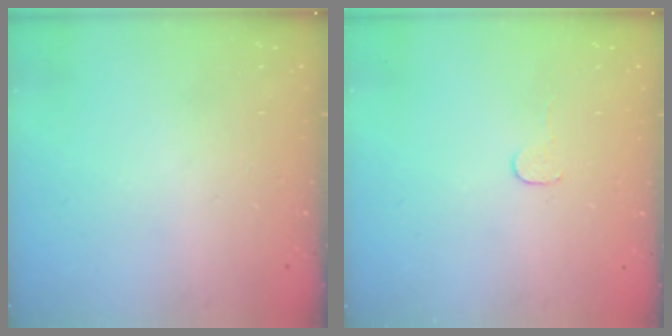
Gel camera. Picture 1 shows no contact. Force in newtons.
{"total": 2.7, "press": 2.7, "slide": 0.2}